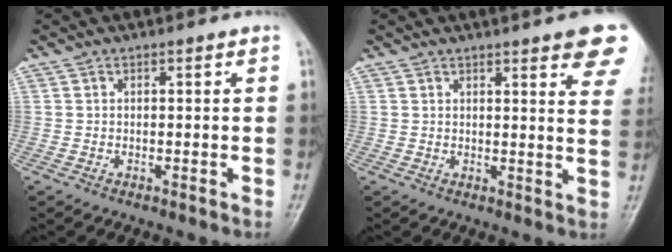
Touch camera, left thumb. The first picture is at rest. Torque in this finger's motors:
{"motor_torque": [3.02, 2.00, 1.35, -1.42, 0.07]}